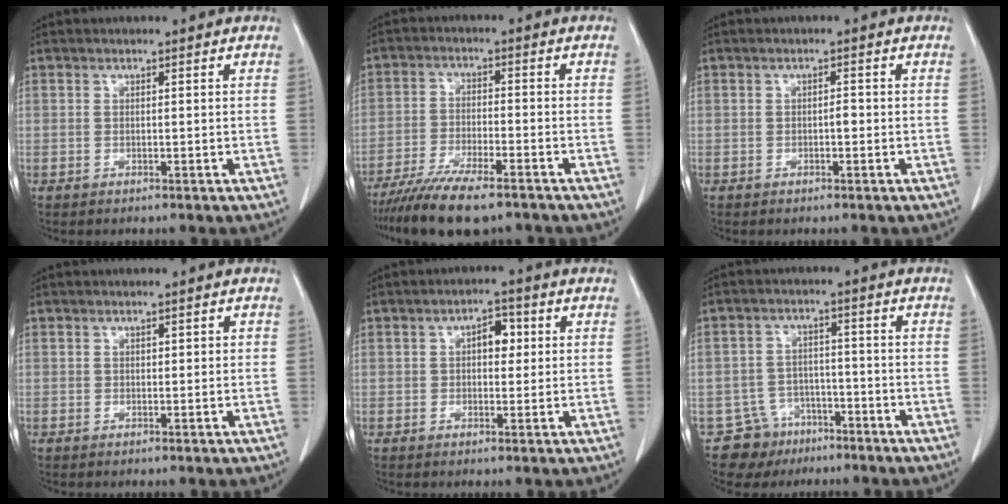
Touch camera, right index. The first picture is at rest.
{"total": 11.3, "force": [-9.1, 1.9, 6.4], "torque": [-0.104, -0.026, -0.150]}
{"total": 1.0, "force": [-0.2, 0.4, 0.9], "torque": [-0.013, 0.002, -0.005]}
{"total": 0.9, "force": [0.2, 0.5, 0.7], "torque": [-0.010, 0.007, 0.006]}
{"total": 3.6, "force": [0.8, 1.9, 2.9], "torque": [-0.042, 0.012, 0.011]}
{"total": 6.3, "force": [-4.4, 4.5, -0.4], "torque": [0.016, 0.016, -0.070]}